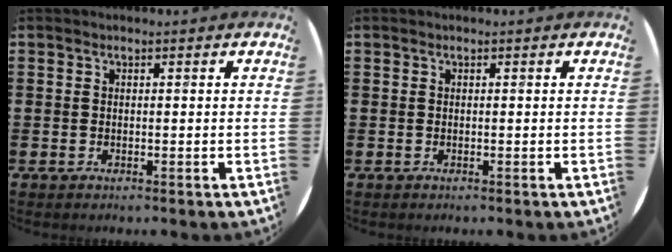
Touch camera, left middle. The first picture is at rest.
{"total": 0.0}